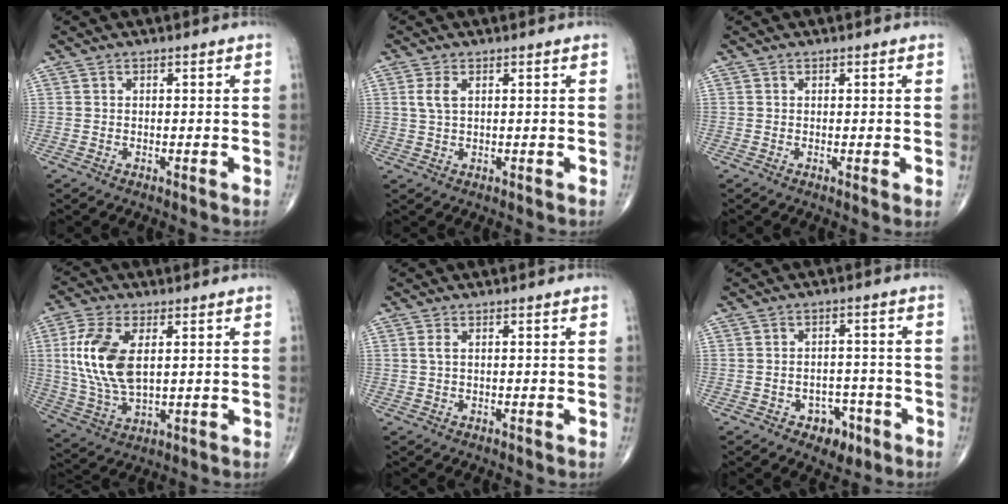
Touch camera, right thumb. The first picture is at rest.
{"total": 2.9, "force": [0.9, 1.4, 2.4], "torque": [-0.053, 0.004, 0.022]}
{"total": 0.9, "force": [0.0, 0.1, 0.9], "torque": [-0.019, -0.005, -0.001]}
{"total": 13.3, "force": [2.5, 6.8, 11.1], "torque": [-0.239, -0.008, 0.054]}
{"total": 1.0, "force": [0.3, 0.3, 1.0], "torque": [-0.028, 0.005, 0.007]}
{"total": 5.6, "force": [-3.0, 3.9, 2.6], "torque": [-0.007, 0.026, -0.039]}